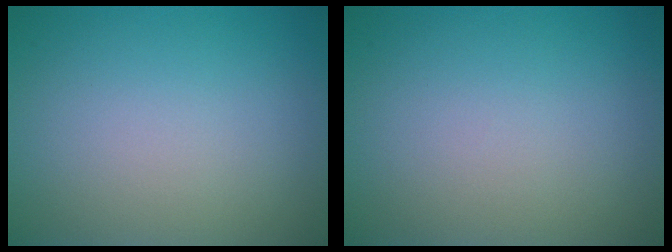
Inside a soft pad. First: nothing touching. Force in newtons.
{"total": 0.0}